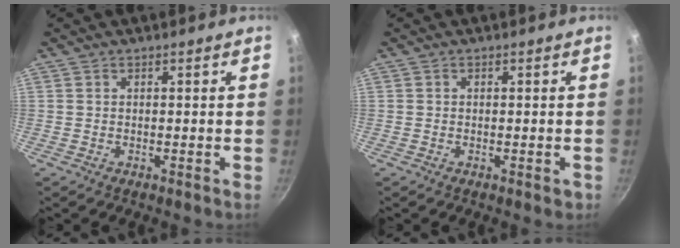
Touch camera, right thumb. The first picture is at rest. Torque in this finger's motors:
{"motor_torque": [-0.30, 0.01, -0.20, 0.13, -0.03]}